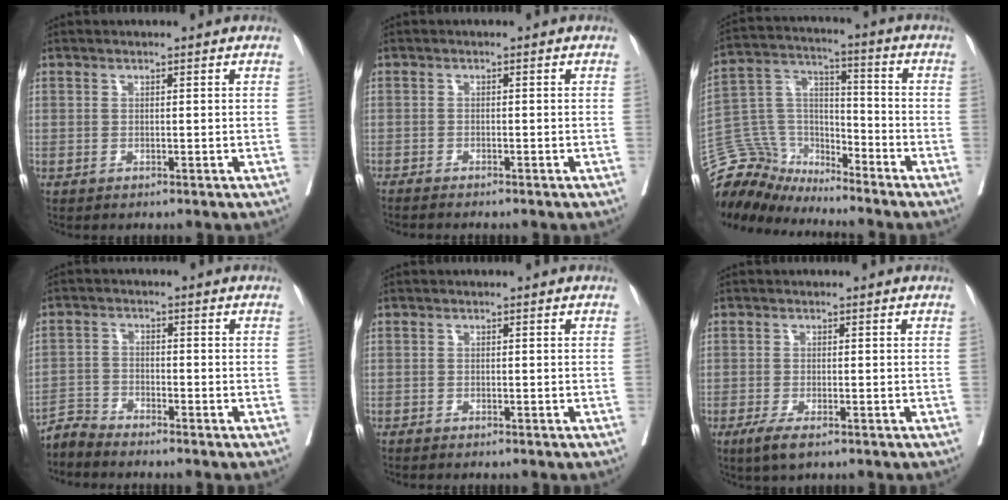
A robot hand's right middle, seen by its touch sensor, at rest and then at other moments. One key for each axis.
{"total": 3.8, "fx": -3.3, "fy": -0.4, "fz": 1.8, "tx": -0.021, "ty": -0.004, "tz": -0.049}
{"total": 11.0, "fx": -10.7, "fy": 2.8, "fz": -0.1, "tx": -0.003, "ty": 0.057, "tz": -0.210}
{"total": 3.1, "fx": -3.0, "fy": -0.5, "fz": -0.6, "tx": 0.015, "ty": -0.016, "tz": -0.064}
{"total": 1.4, "fx": -1.2, "fy": -0.2, "fz": 0.6, "tx": -0.008, "ty": 0.000, "tz": -0.019}
{"total": 3.1, "fx": -1.9, "fy": 0.5, "fz": 2.4, "tx": -0.048, "ty": -0.008, "tz": -0.036}